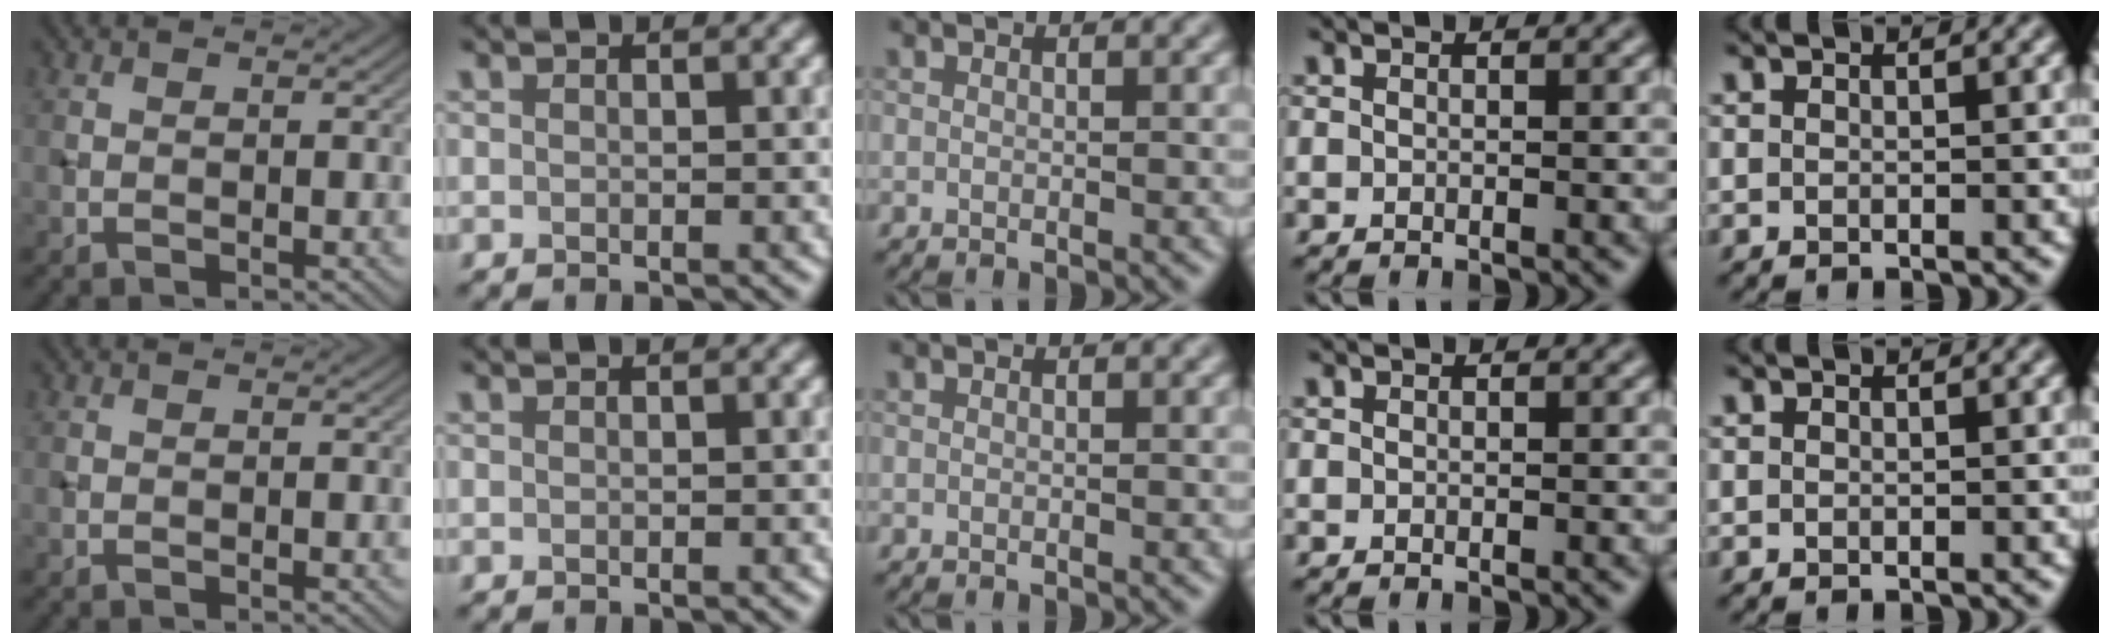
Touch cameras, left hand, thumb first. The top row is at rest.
{}